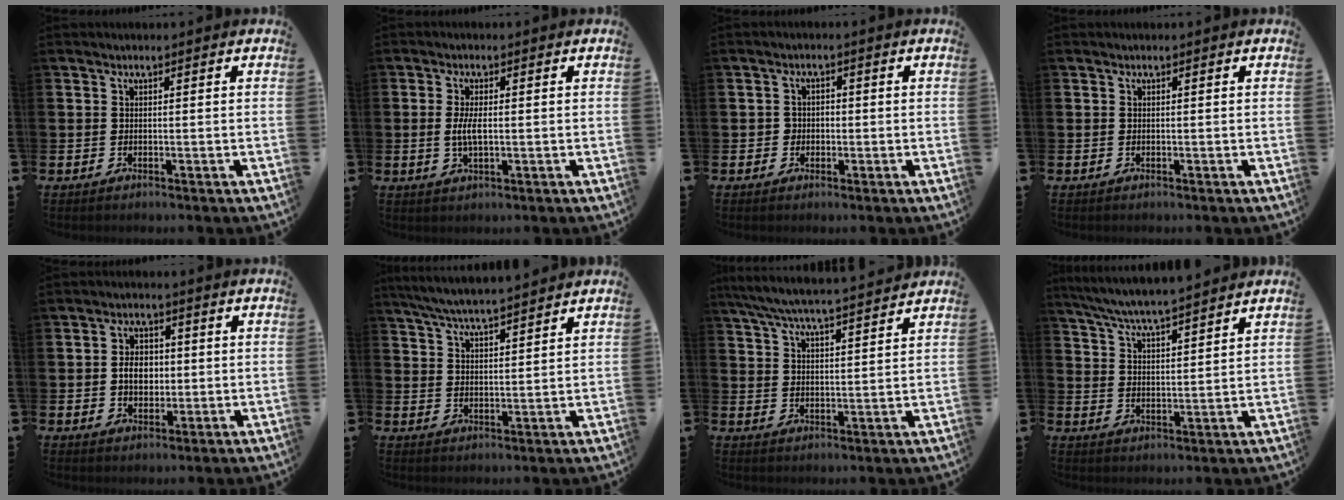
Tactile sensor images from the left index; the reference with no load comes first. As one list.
[{"total": 3.4, "force": [0.1, 1.3, 3.2], "torque": [-0.061, -0.002, -0.004]}, {"total": 1.7, "force": [-0.3, 1.7, 0.4], "torque": [-0.005, 0.004, -0.012]}, {"total": 0.0}, {"total": 4.0, "force": [0.0, 3.0, 2.6], "torque": [-0.026, -0.001, -0.010]}, {"total": 5.9, "force": [5.7, 0.2, 1.4], "torque": [-0.045, -0.026, 0.103]}, {"total": 6.6, "force": [6.3, 0.2, 2.1], "torque": [-0.061, -0.034, 0.111]}, {"total": 6.4, "force": [6.2, -0.1, 1.5], "torque": [-0.051, -0.037, 0.110]}]